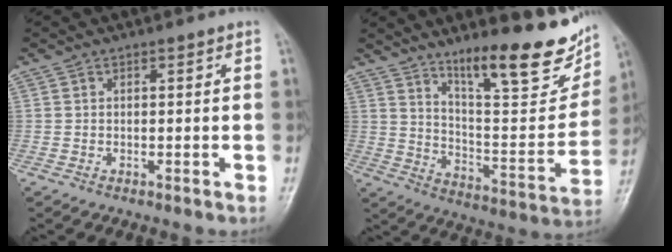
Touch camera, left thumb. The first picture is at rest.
{"total": 22.1, "force": [14.2, 5.7, 15.9], "torque": [-0.186, -0.073, 0.225]}